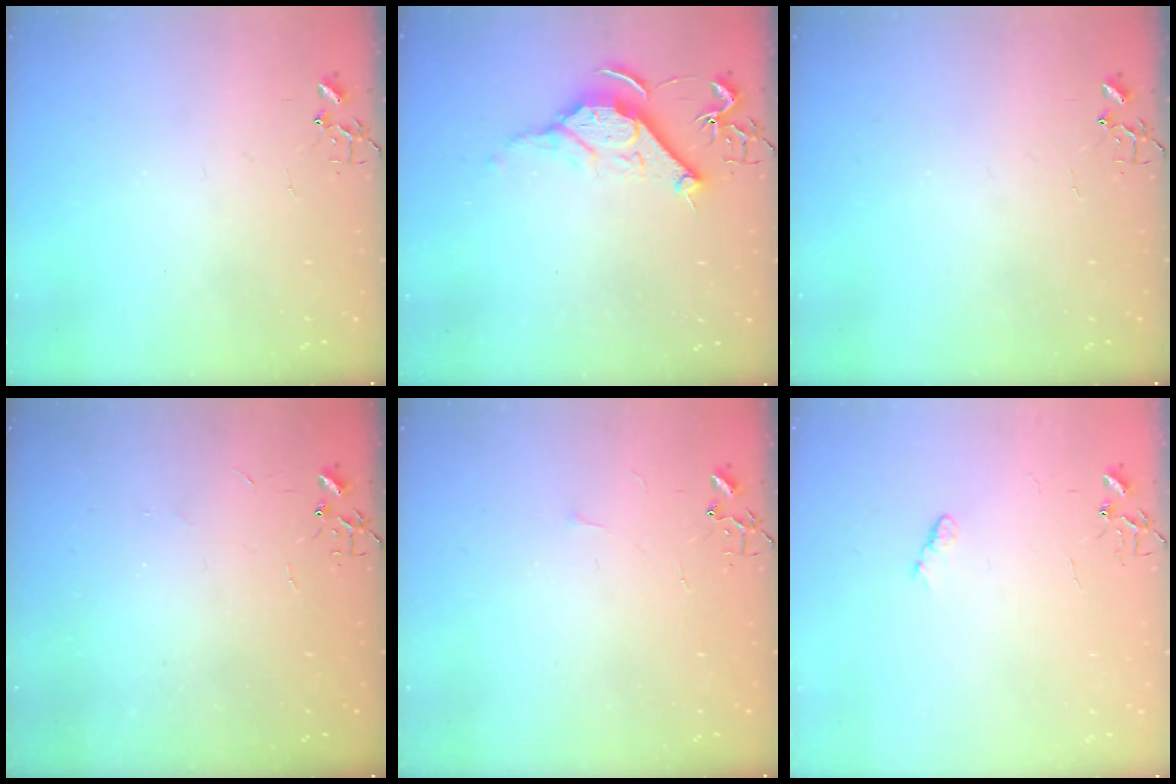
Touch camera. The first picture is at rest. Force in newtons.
{"total": 11.4, "press": 11.4, "slide": 1.2}
{"total": 0.0}
{"total": 1.9, "press": 1.9, "slide": 0.3}
{"total": 2.7, "press": 2.6, "slide": 0.4}
{"total": 5.9, "press": 5.8, "slide": 0.7}